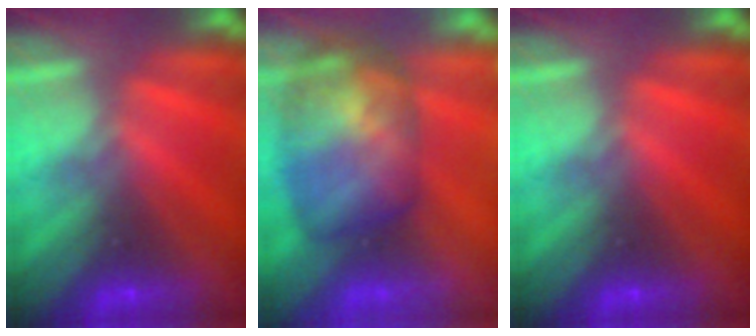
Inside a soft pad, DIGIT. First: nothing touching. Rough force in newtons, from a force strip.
{"total": 7.0}
{"total": 0.0}